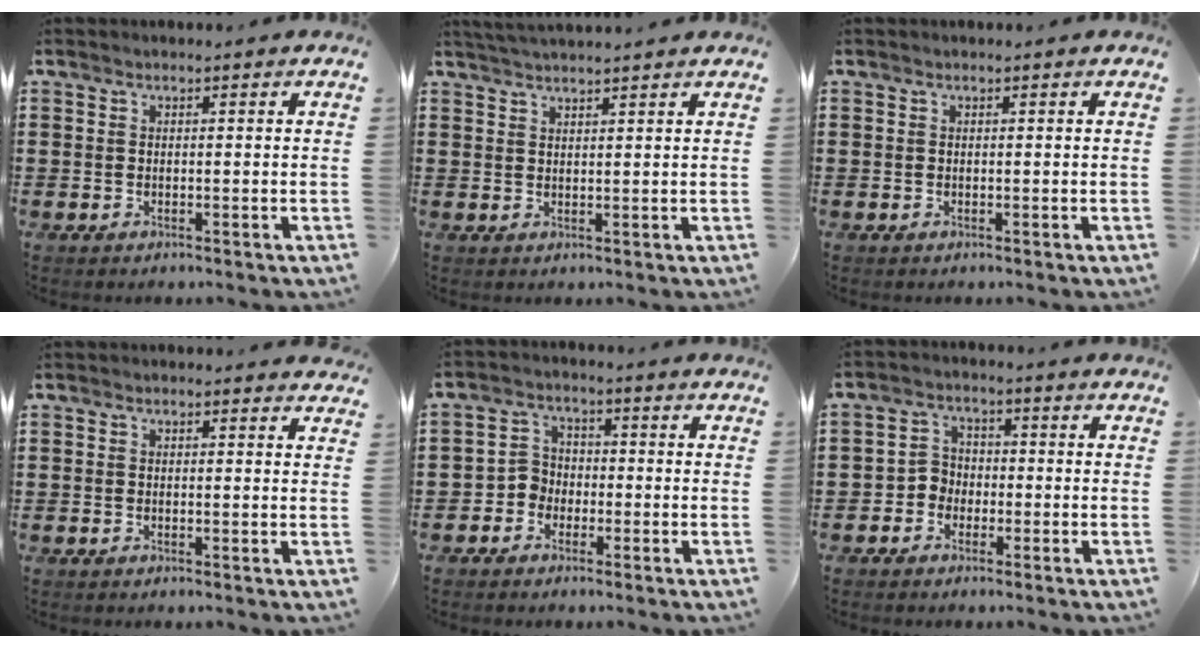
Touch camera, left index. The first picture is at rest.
{"total": 2.2, "force": [2.2, -0.4, 0.2], "torque": [-0.009, -0.002, 0.043]}
{"total": 0.0}
{"total": 0.8, "force": [0.8, 0.2, 0.2], "torque": [-0.006, 0.001, 0.015]}
{"total": 3.6, "force": [-1.9, 2.9, 0.8], "torque": [-0.034, 0.007, -0.045]}
{"total": 3.2, "force": [-1.6, 2.7, 0.7], "torque": [-0.025, 0.008, -0.037]}